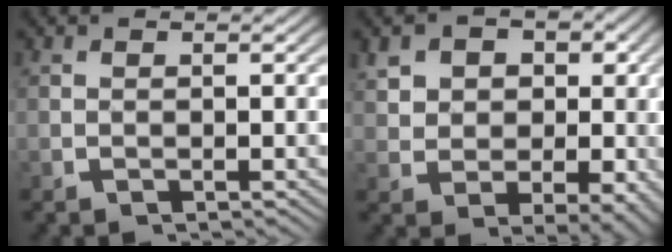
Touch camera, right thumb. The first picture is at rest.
{"total": 8.7, "force": [1.8, 6.7, 5.3], "torque": [-0.097, -0.029, 0.041]}